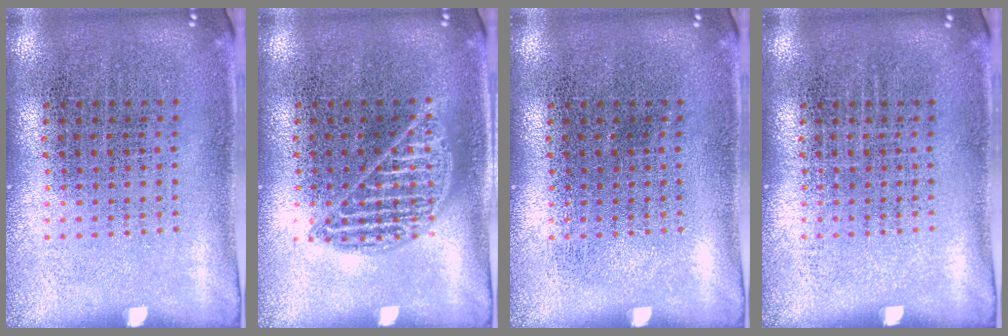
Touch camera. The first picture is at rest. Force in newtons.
{"total": 1.0, "press": 1.0, "slide": 0.1}
{"total": 0.0}
{"total": 0.0}